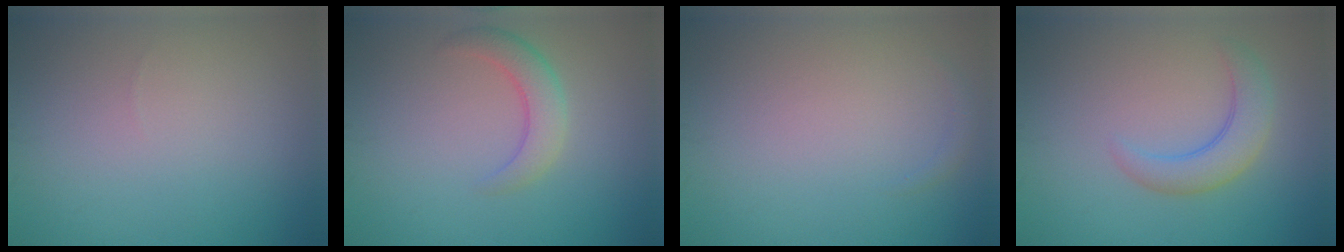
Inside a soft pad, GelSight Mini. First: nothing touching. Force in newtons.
{"total": 2.9, "press": 2.9, "slide": 0.1}
{"total": 0.5, "press": 0.5, "slide": 0.1}
{"total": 3.3, "press": 3.3, "slide": 0.3}